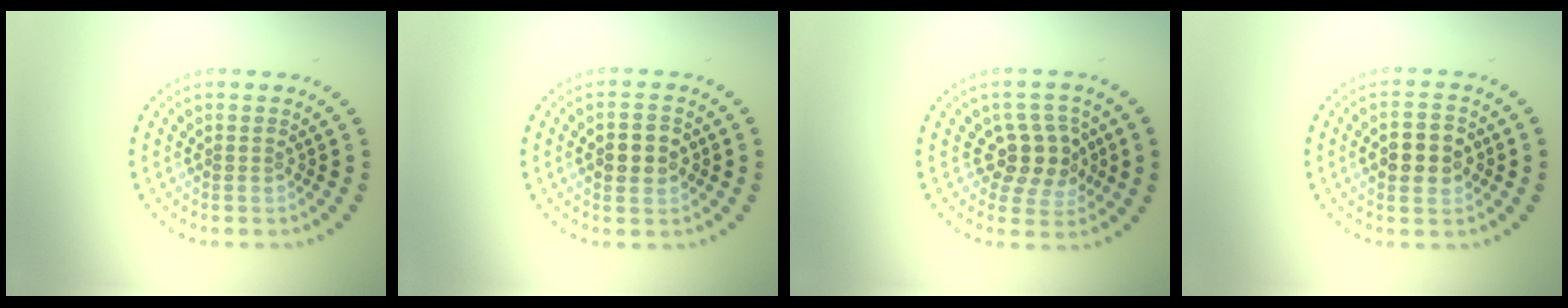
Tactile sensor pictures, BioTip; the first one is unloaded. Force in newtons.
{"total": 3.7, "press": 3.7, "slide": 0.3}
{"total": 3.6, "press": 3.3, "slide": 1.5}
{"total": 4.0, "press": 4.0, "slide": 0.4}